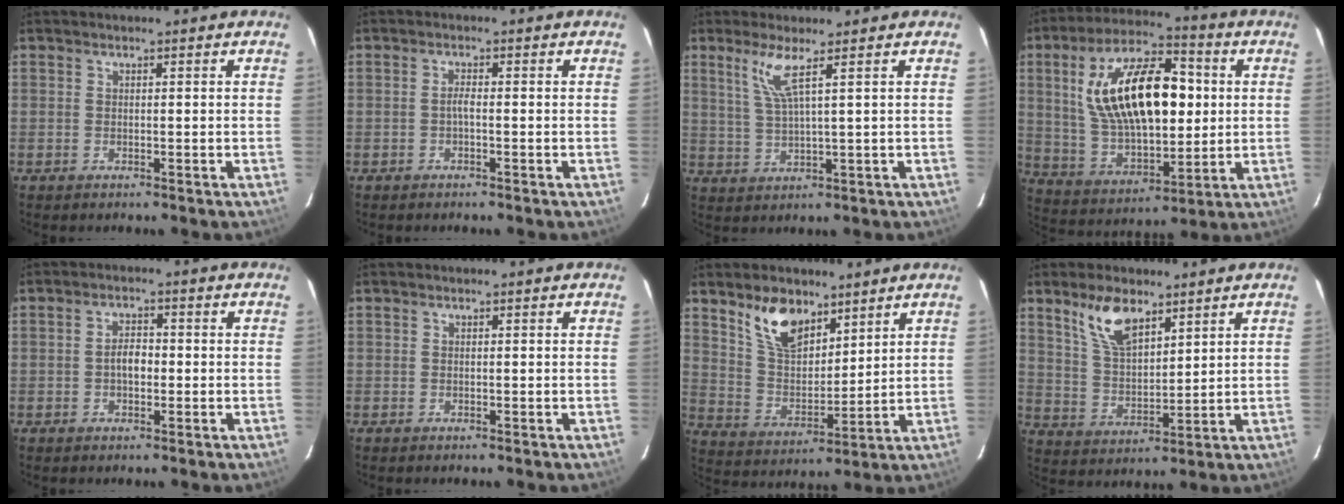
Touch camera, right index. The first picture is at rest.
{"total": 1.2, "force": [-0.5, 0.1, 1.1], "torque": [-0.021, 0.004, -0.011]}
{"total": 5.0, "force": [2.7, -0.4, 4.2], "torque": [-0.087, -0.007, 0.060]}
{"total": 22.7, "force": [4.2, 11.0, 19.4], "torque": [-0.362, 0.024, 0.087]}
{"total": 3.2, "force": [-0.5, 1.9, 2.5], "torque": [-0.045, 0.009, -0.008]}
{"total": 0.0}
{"total": 11.3, "force": [7.5, 5.7, 6.1], "torque": [-0.113, 0.011, 0.150]}
{"total": 9.7, "force": [6.2, 4.2, 6.1], "torque": [-0.115, 0.009, 0.130]}